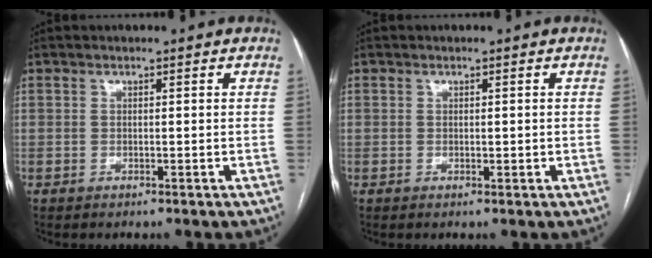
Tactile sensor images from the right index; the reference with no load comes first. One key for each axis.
{"total": 0.7, "fx": 0.0, "fy": 0.4, "fz": 0.5, "tx": -0.007, "ty": 0.000, "tz": 0.004}